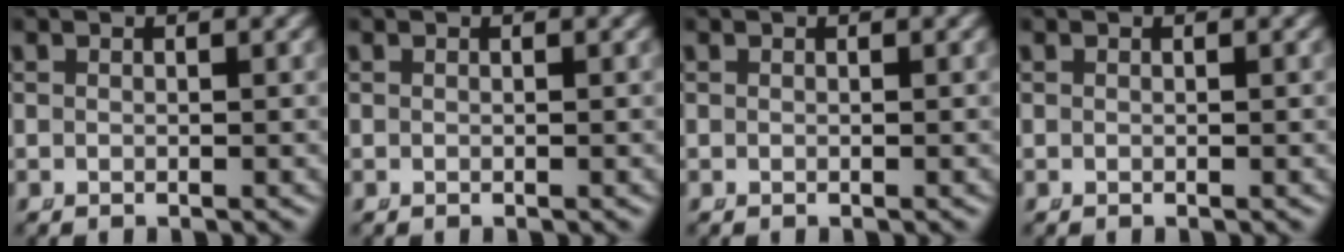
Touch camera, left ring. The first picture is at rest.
{"total": 0.0}
{"total": 0.0}
{"total": 0.0}